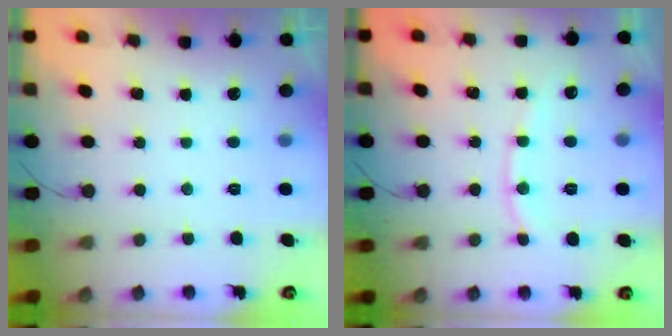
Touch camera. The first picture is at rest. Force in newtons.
{"total": 7.7, "press": 7.6, "slide": 1.1}